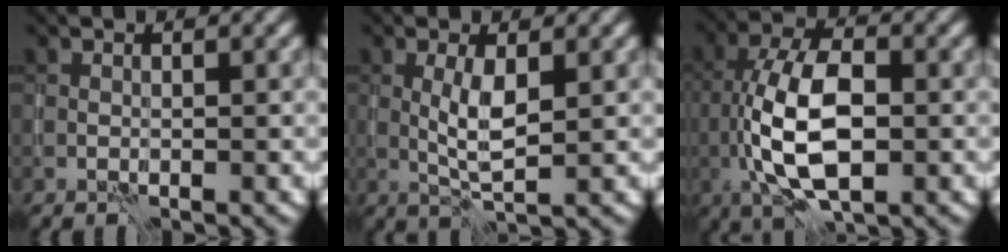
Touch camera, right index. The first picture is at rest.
{"total": 3.0, "force": [0.2, 0.7, 2.9], "torque": [-0.059, 0.000, 0.005]}
{"total": 9.2, "force": [-1.4, 4.5, 7.9], "torque": [-0.160, 0.002, -0.025]}